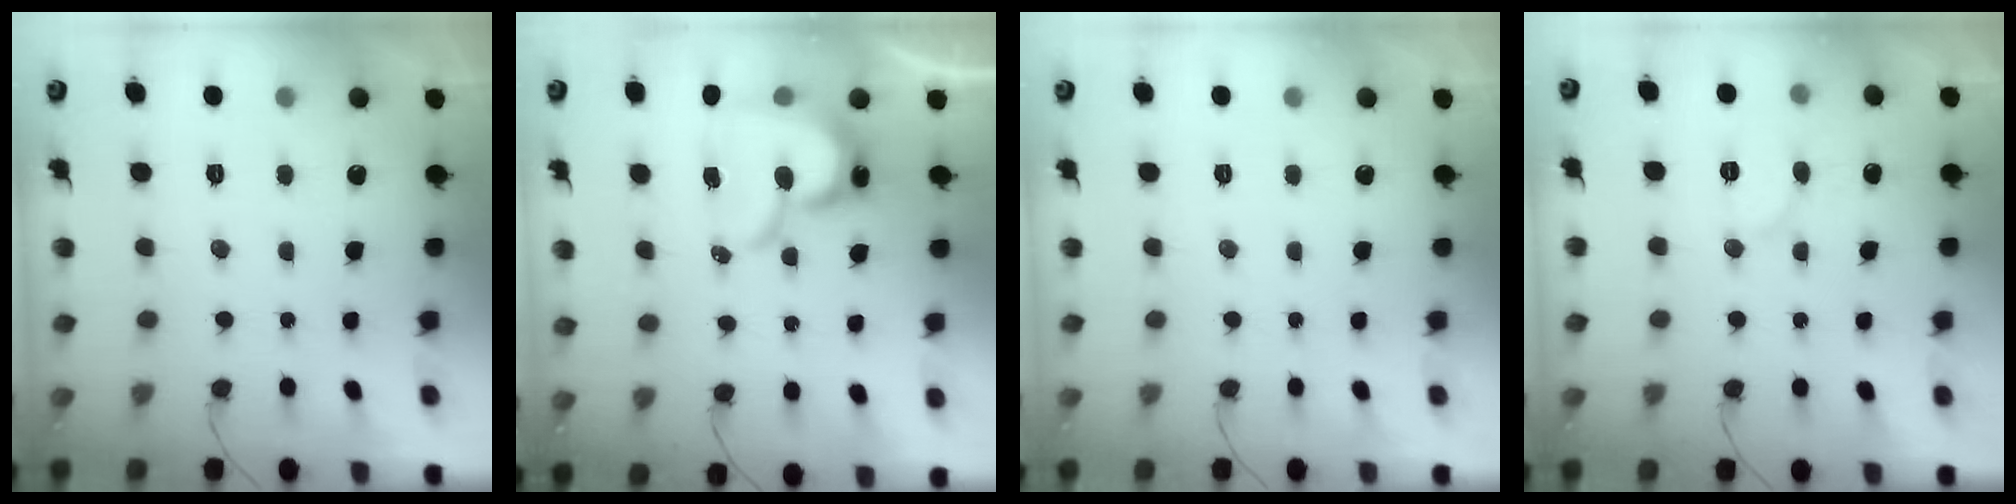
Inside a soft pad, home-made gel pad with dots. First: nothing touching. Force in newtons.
{"total": 15.3, "press": 15.2, "slide": 1.6}
{"total": 0.0}
{"total": 5.8, "press": 5.8, "slide": 0.2}